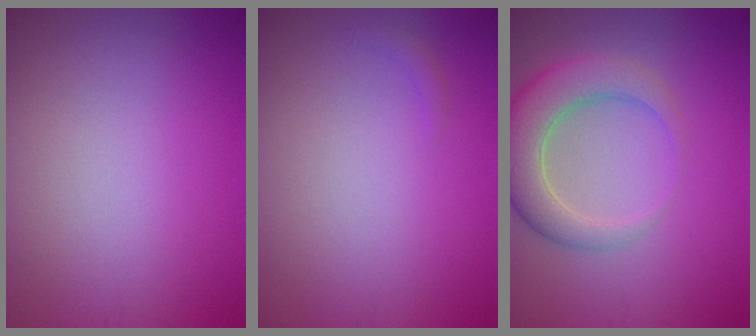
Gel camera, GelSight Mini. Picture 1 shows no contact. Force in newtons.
{"total": 0.5, "press": 0.5, "slide": 0.1}
{"total": 5.3, "press": 5.3, "slide": 0.3}